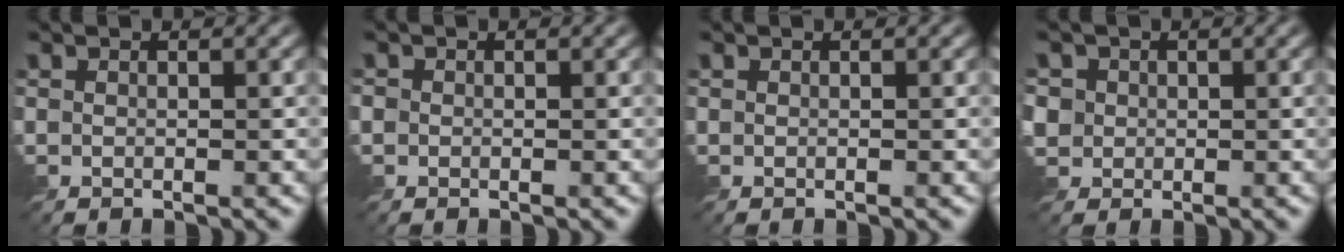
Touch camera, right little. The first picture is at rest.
{"total": 1.0, "force": [-0.1, 0.9, 0.1], "torque": [-0.001, 0.000, -0.006]}
{"total": 0.0}
{"total": 3.2, "force": [0.7, 3.0, 1.0], "torque": [-0.046, 0.008, 0.021]}